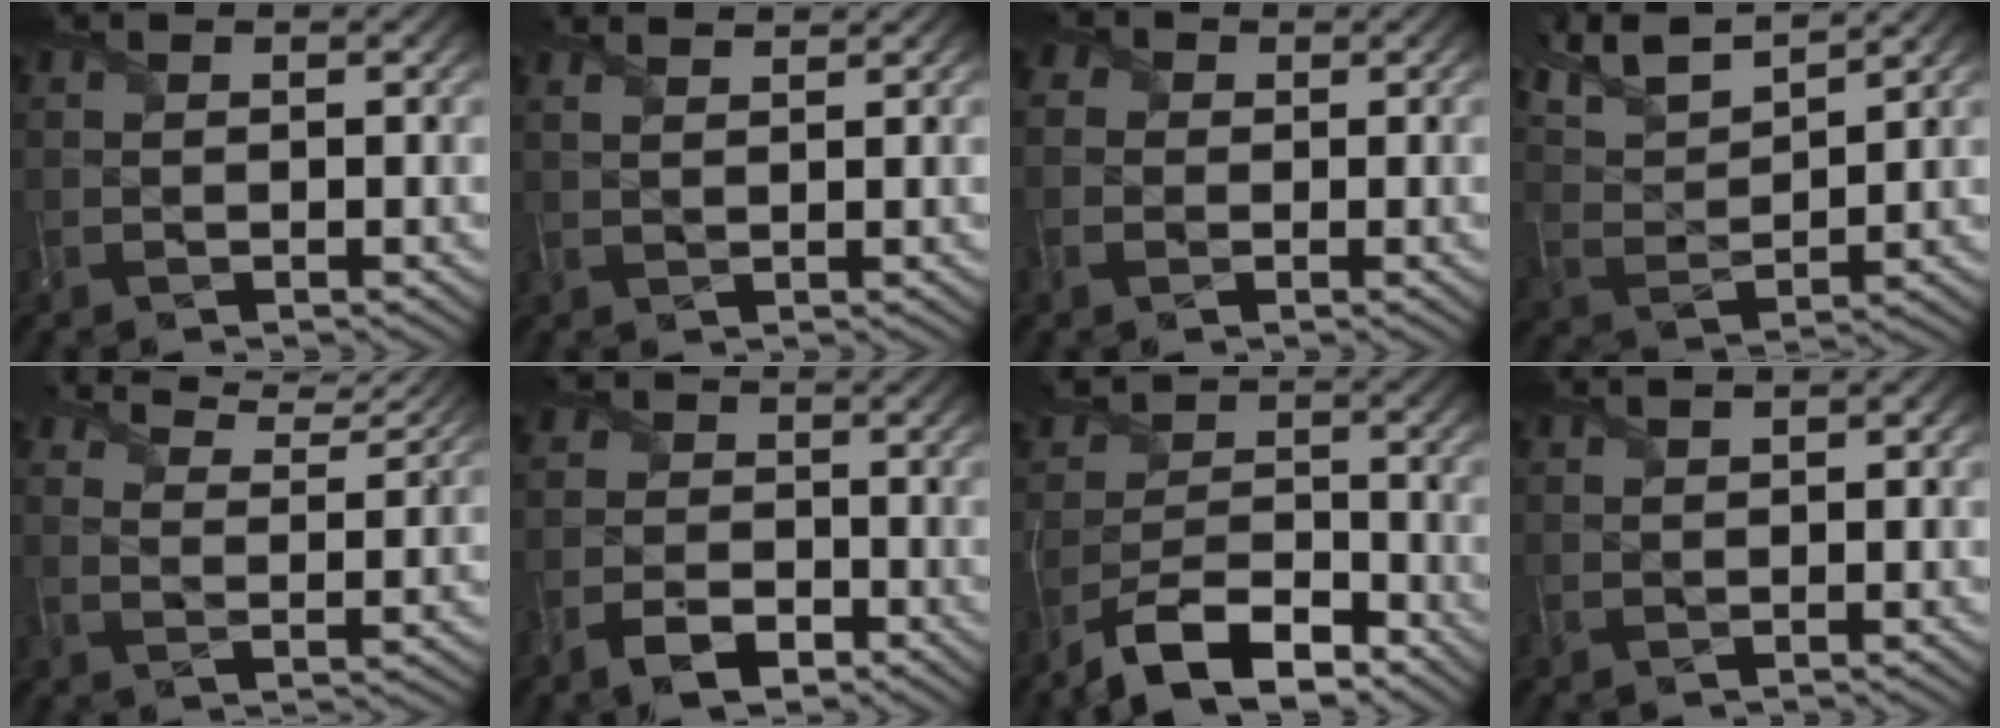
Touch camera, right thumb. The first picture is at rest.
{"total": 2.6, "force": [2.1, 0.7, 1.4], "torque": [-0.024, 0.004, 0.018]}
{"total": 3.8, "force": [-0.4, 3.4, 1.7], "torque": [-0.071, -0.003, -0.010]}
{"total": 9.8, "force": [7.8, 2.5, 5.4], "torque": [-0.138, 0.018, 0.151]}
{"total": 7.3, "force": [6.4, 1.4, 3.0], "torque": [-0.075, 0.004, 0.111]}
{"total": 5.2, "force": [-3.0, 3.4, 2.5], "torque": [-0.052, -0.008, -0.062]}
{"total": 8.1, "force": [-5.8, 3.5, 4.5], "torque": [-0.071, 0.000, -0.117]}
{"total": 1.7, "force": [0.8, 0.8, 1.3], "torque": [-0.030, 0.004, 0.013]}